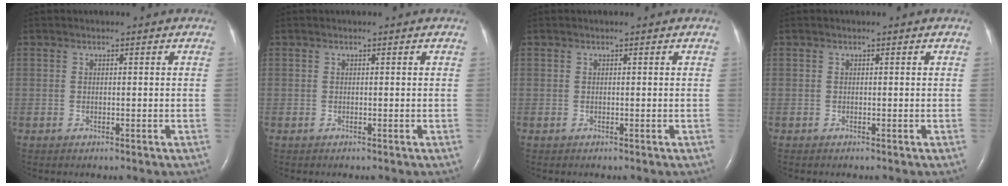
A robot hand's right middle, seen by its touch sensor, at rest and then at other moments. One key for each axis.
{"total": 0.0}
{"total": 0.0}
{"total": 0.0}